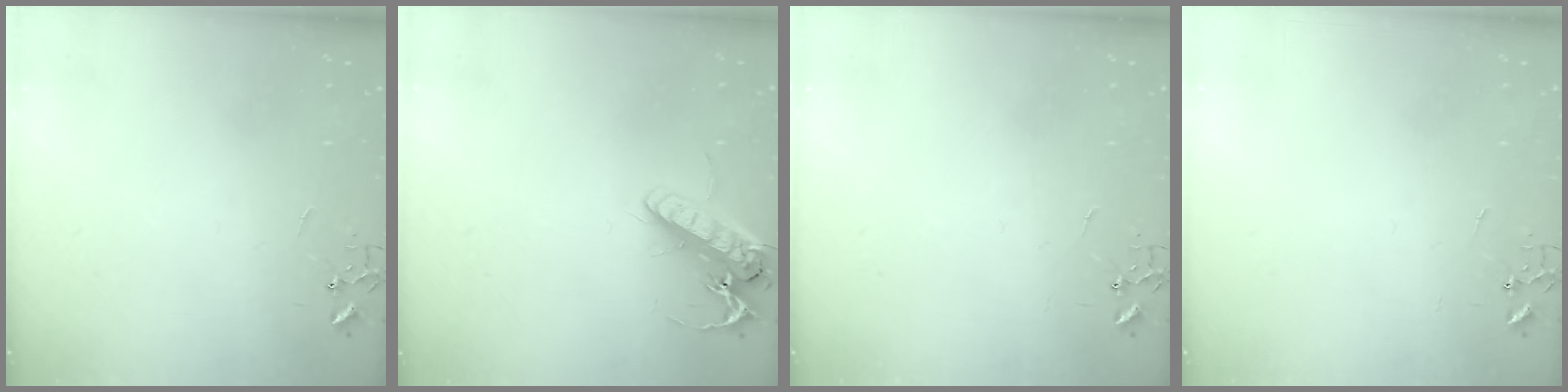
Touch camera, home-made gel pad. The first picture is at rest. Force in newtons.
{"total": 14.6, "press": 14.4, "slide": 2.6}
{"total": 0.0}
{"total": 0.0}